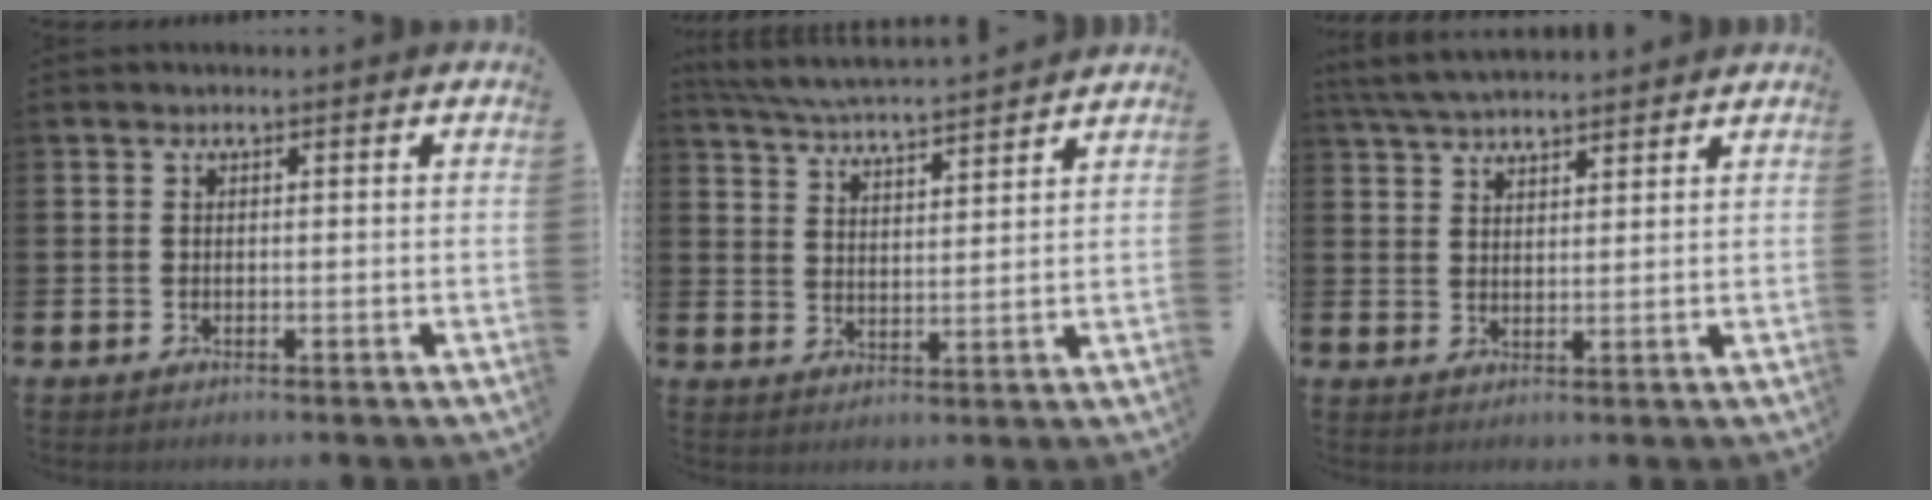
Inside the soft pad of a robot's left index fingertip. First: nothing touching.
{"total": 5.5, "force": [5.4, 0.0, 1.0], "torque": [-0.045, -0.037, 0.096]}
{"total": 4.9, "force": [4.7, 0.7, 1.0], "torque": [-0.040, -0.014, 0.088]}